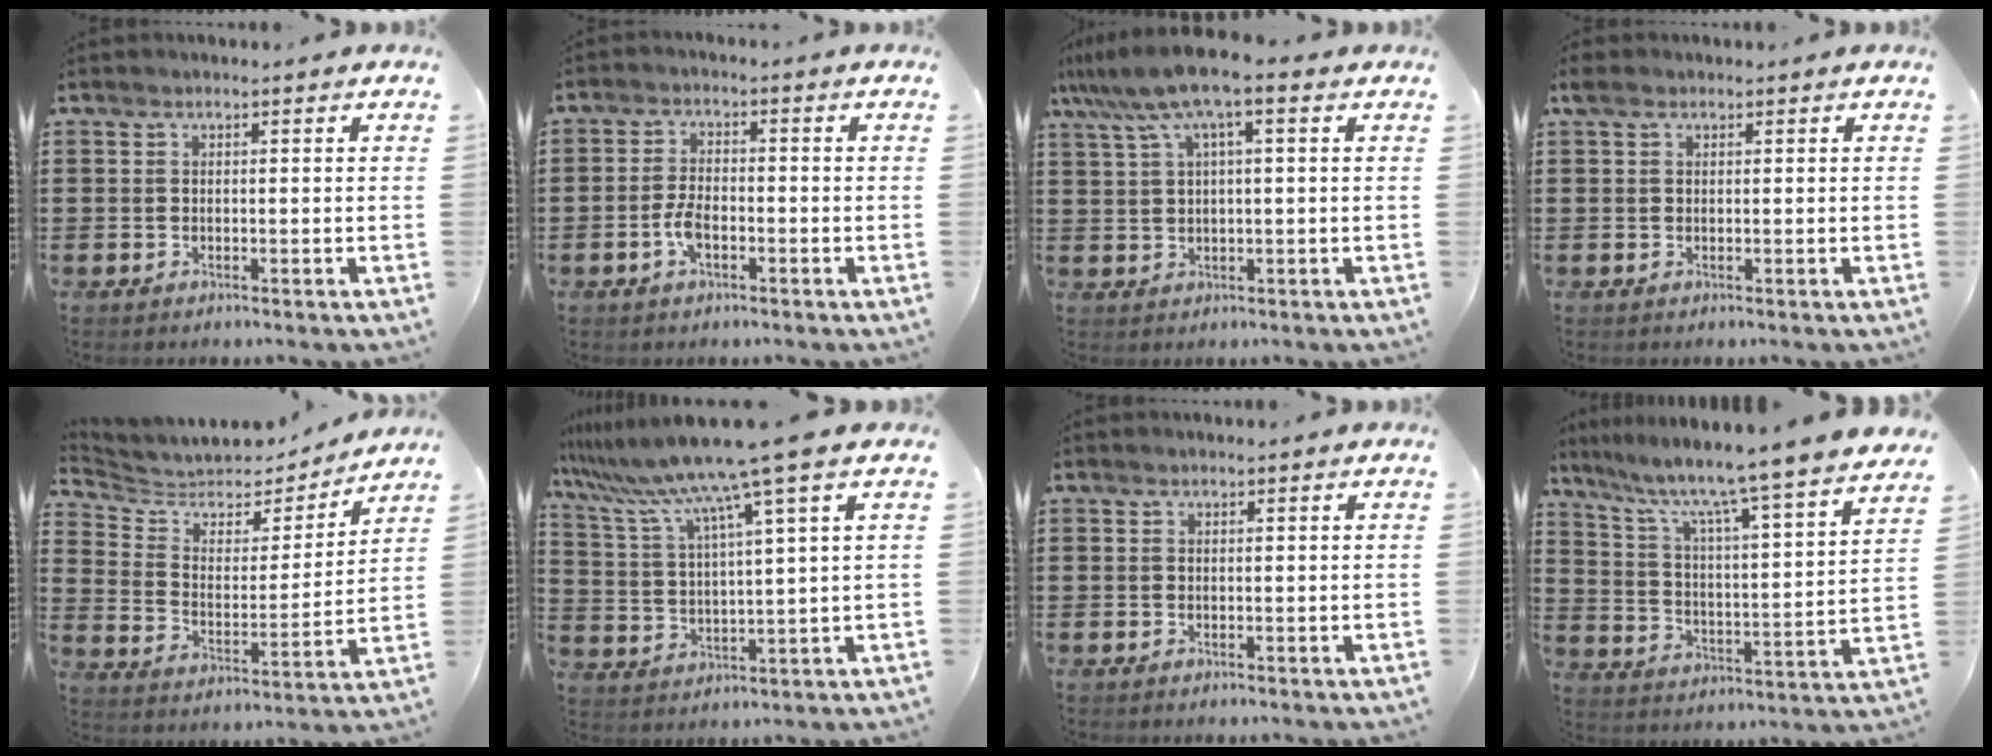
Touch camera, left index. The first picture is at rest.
{"total": 3.9, "force": [-1.4, 1.8, 3.2], "torque": [-0.086, -0.005, -0.032]}
{"total": 7.1, "force": [3.3, 0.8, 6.3], "torque": [-0.140, -0.010, 0.052]}
{"total": 1.0, "force": [0.4, 0.7, 0.6], "torque": [-0.015, 0.006, 0.007]}
{"total": 5.5, "force": [5.0, 2.1, 0.7], "torque": [-0.049, -0.037, 0.082]}
{"total": 10.8, "force": [8.2, -0.9, 6.9], "torque": [-0.164, -0.043, 0.132]}
{"total": 0.0}
{"total": 7.9, "force": [6.7, -1.0, 4.1], "torque": [-0.108, -0.064, 0.101]}